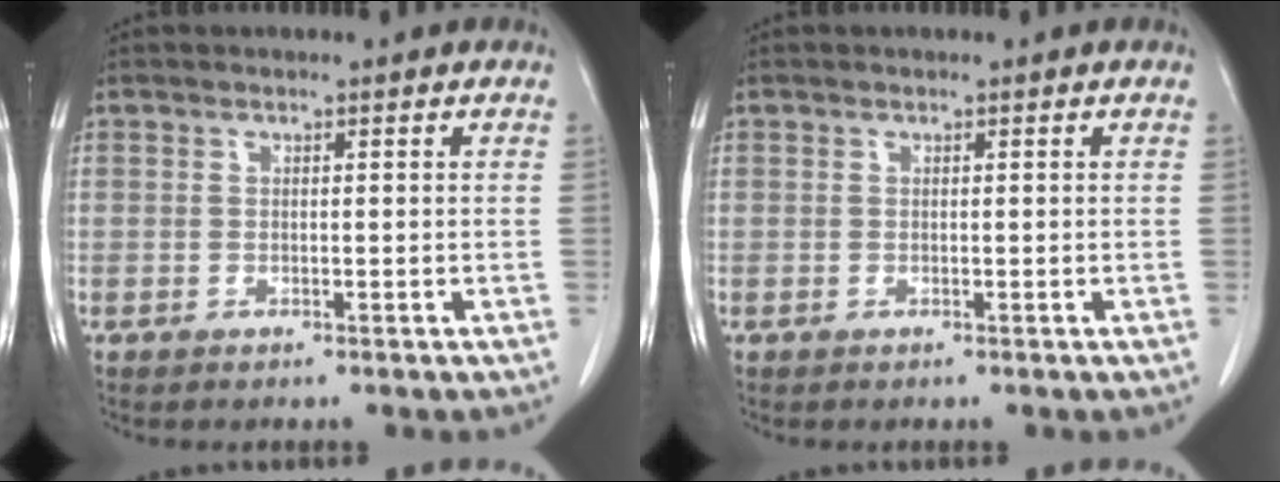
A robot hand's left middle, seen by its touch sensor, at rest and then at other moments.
{"total": 0.0}